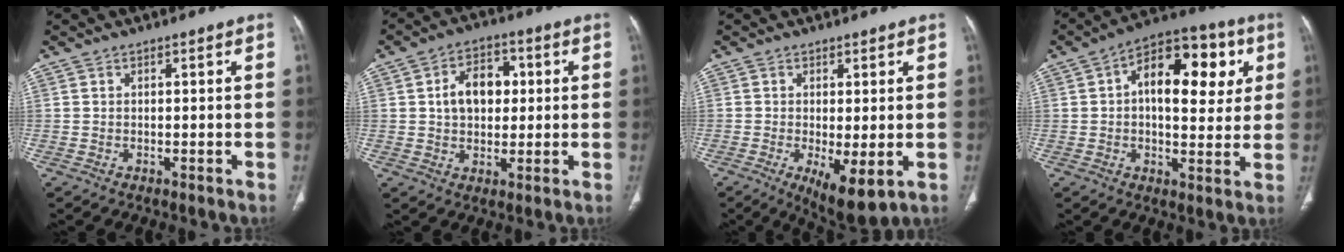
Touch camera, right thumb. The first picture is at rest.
{"total": 9.2, "force": [1.4, 6.4, 6.5], "torque": [-0.079, 0.012, 0.021]}
{"total": 7.8, "force": [-2.0, 2.6, 7.1], "torque": [-0.114, -0.023, -0.024]}
{"total": 17.0, "force": [4.0, 9.1, 13.8], "torque": [-0.157, 0.015, 0.049]}